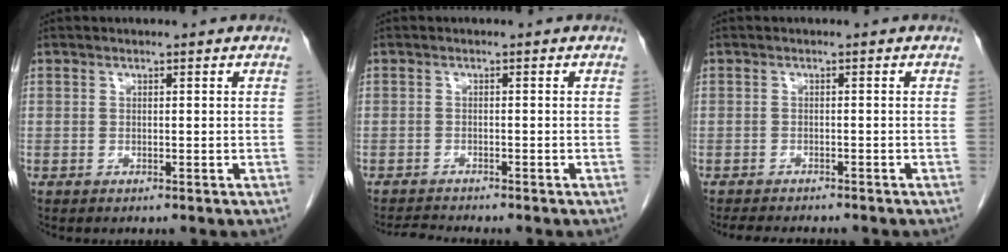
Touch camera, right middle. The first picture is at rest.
{"total": 2.2, "force": [-2.1, -0.5, 0.1], "torque": [-0.008, -0.014, -0.038]}
{"total": 6.1, "force": [-5.4, 1.2, 2.5], "torque": [-0.034, -0.008, -0.078]}